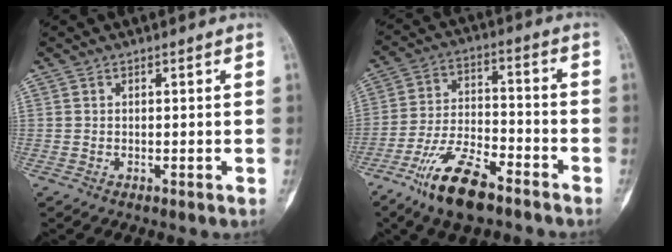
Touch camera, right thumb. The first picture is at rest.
{"total": 14.3, "force": [-9.5, 5.4, 9.2], "torque": [-0.162, 0.053, -0.178]}